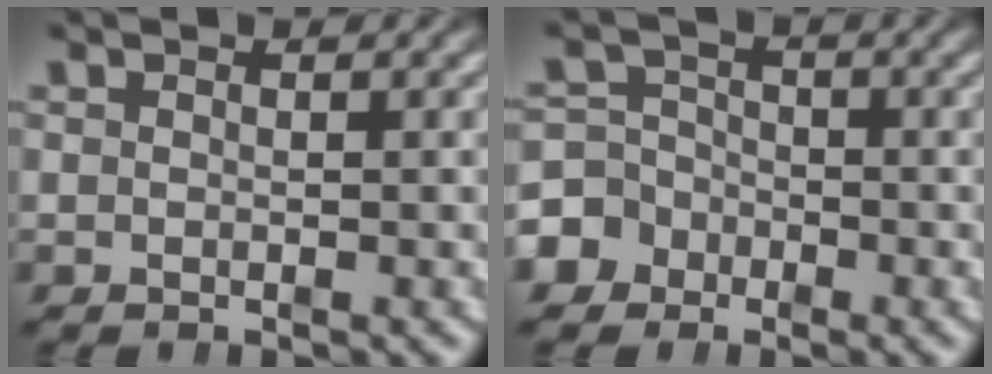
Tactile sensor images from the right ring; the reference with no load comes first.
{"total": 6.3, "force": [-2.8, 5.4, 1.5], "torque": [-0.025, -0.020, -0.047]}